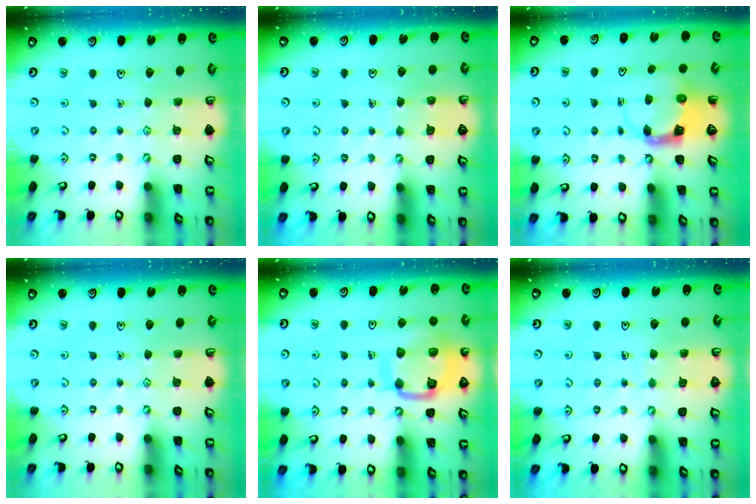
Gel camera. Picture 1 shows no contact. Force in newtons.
{"total": 5.0, "press": 5.0, "slide": 0.3}
{"total": 4.0, "press": 3.9, "slide": 0.7}
{"total": 0.0}
{"total": 14.1, "press": 14.0, "slide": 1.5}
{"total": 4.0, "press": 4.0, "slide": 0.3}